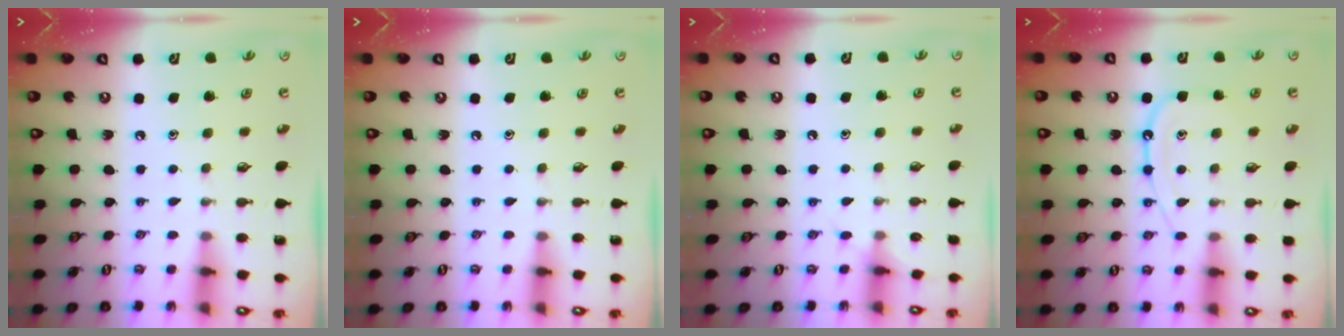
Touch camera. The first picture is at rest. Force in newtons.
{"total": 0.0}
{"total": 5.9, "press": 5.8, "slide": 0.7}
{"total": 11.7, "press": 11.6, "slide": 1.1}